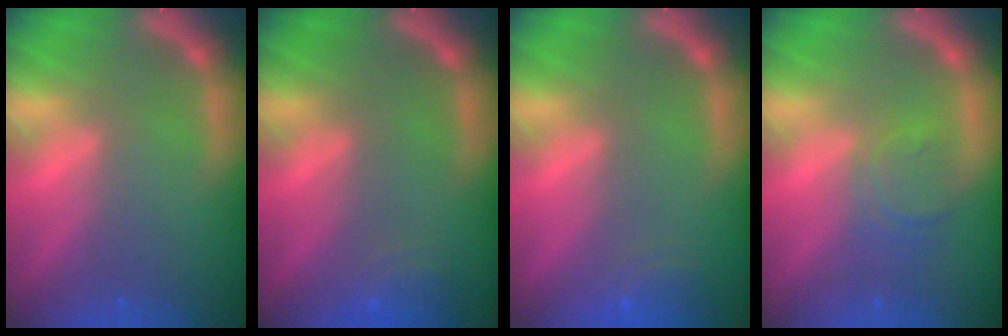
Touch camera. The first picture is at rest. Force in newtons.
{"total": 3.0}
{"total": 2.5}
{"total": 3.0}